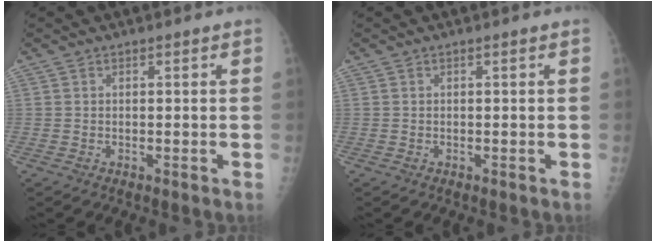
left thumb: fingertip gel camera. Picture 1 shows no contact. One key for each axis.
{"total": 0.0}